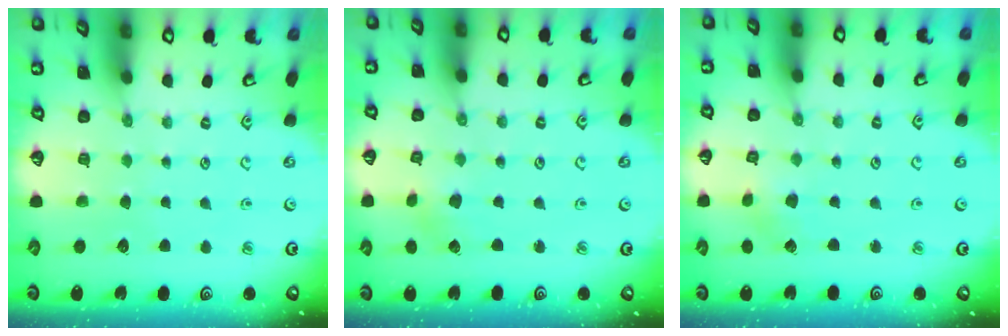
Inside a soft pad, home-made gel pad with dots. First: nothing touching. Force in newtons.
{"total": 2.3, "press": 2.3, "slide": 0.4}
{"total": 1.5, "press": 1.5, "slide": 0.2}